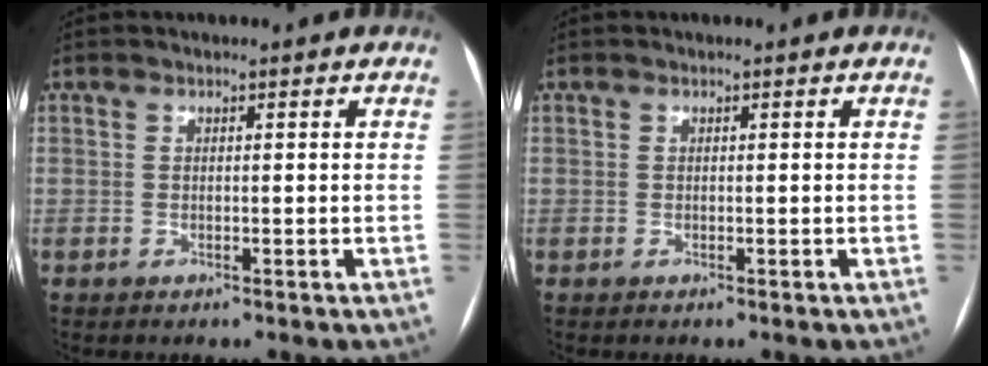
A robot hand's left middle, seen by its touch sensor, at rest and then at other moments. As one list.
[{"total": 0.0}]